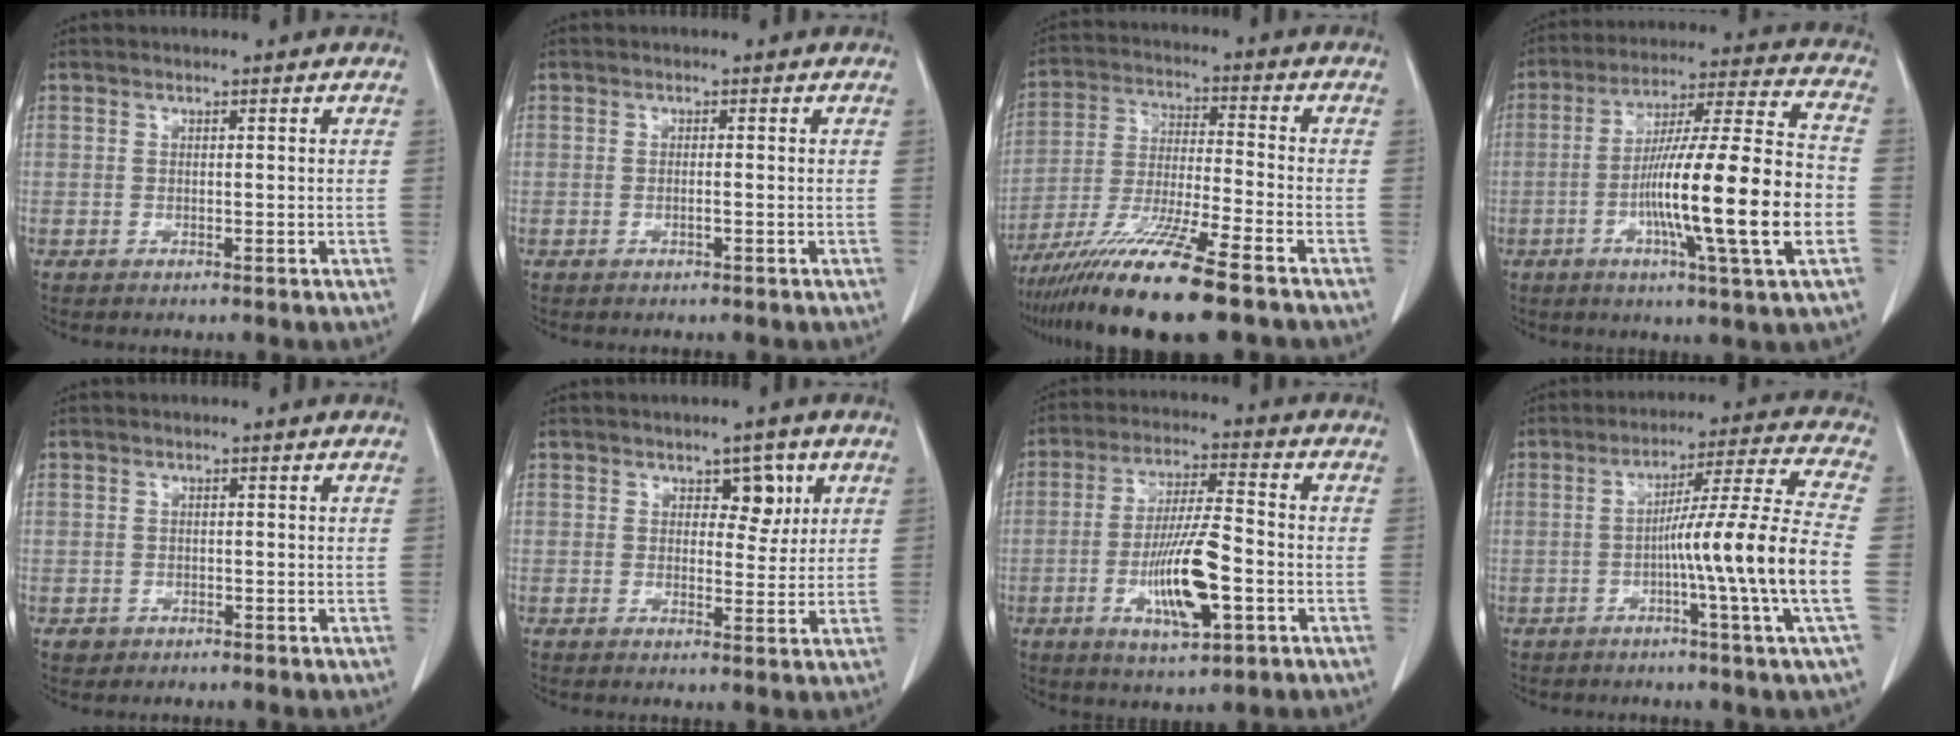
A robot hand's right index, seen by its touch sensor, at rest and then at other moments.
{"total": 0.8, "force": [-0.2, 0.0, 0.8], "torque": [-0.016, 0.000, -0.003]}
{"total": 14.6, "force": [-10.3, -0.4, 10.3], "torque": [-0.206, -0.043, -0.187]}
{"total": 20.7, "force": [-4.8, 0.2, 20.1], "torque": [-0.322, -0.002, -0.081]}
{"total": 1.3, "force": [-0.7, 1.1, 0.1], "torque": [-0.005, 0.004, -0.009]}
{"total": 4.0, "force": [1.8, 2.3, 2.8], "torque": [-0.028, 0.004, 0.025]}
{"total": 12.0, "force": [-3.5, 2.3, 11.2], "torque": [-0.211, -0.007, -0.057]}
{"total": 15.1, "force": [-3.2, -2.5, 14.5], "torque": [-0.222, 0.000, -0.061]}